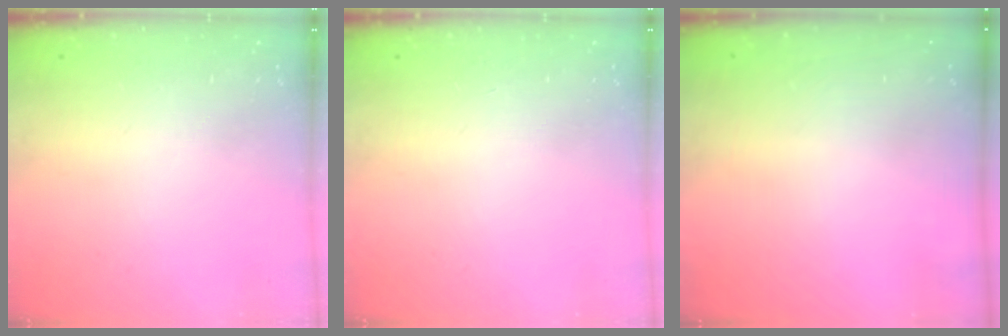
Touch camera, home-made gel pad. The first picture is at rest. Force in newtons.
{"total": 0.0}
{"total": 2.9, "press": 2.9, "slide": 0.1}